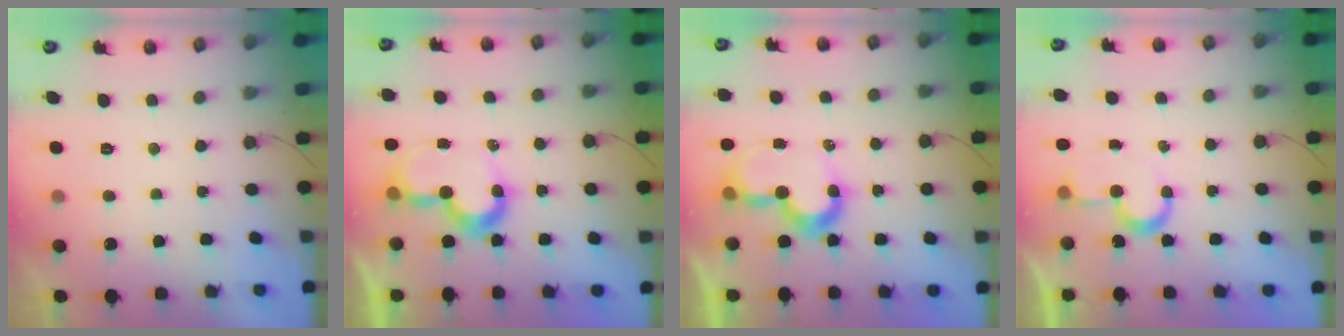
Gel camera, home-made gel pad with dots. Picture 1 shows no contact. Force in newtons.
{"total": 10.0, "press": 10.0, "slide": 0.9}
{"total": 10.0, "press": 10.0, "slide": 0.9}
{"total": 5.7, "press": 5.7, "slide": 0.4}